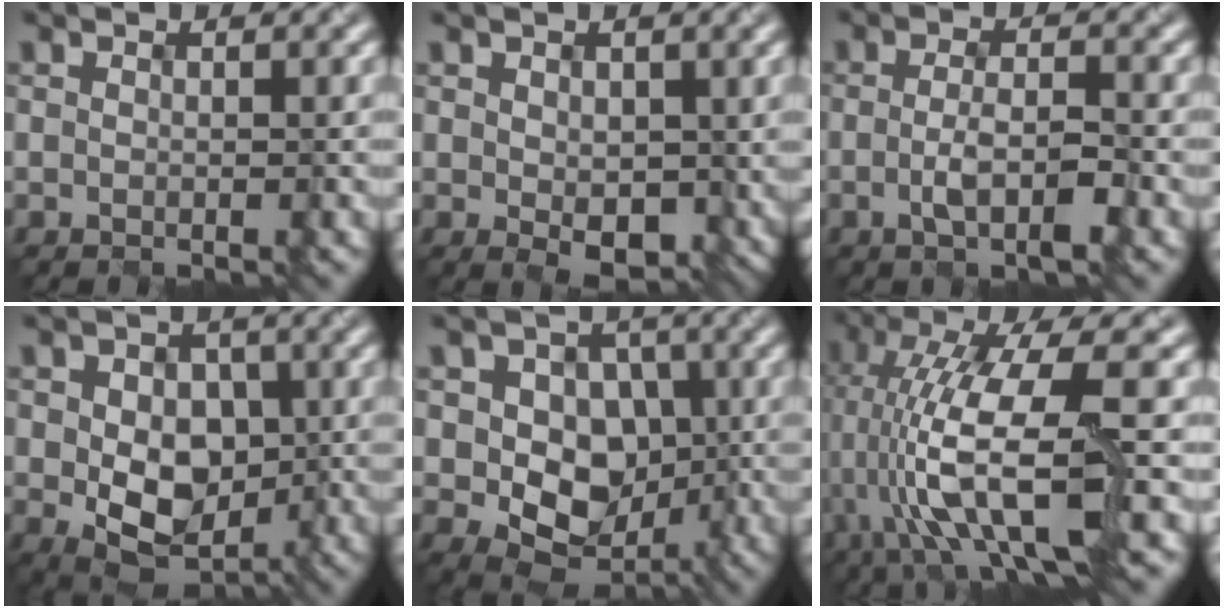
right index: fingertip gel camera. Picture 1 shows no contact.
{"total": 3.3, "force": [-0.1, 2.0, 2.6], "torque": [-0.048, -0.005, 0.010]}
{"total": 2.9, "force": [-1.3, 0.7, 2.5], "torque": [-0.054, -0.005, -0.020]}
{"total": 7.3, "force": [-0.8, 5.3, 4.9], "torque": [-0.082, -0.011, -0.003]}
{"total": 6.8, "force": [-0.8, 5.5, 3.9], "torque": [-0.057, -0.006, -0.016]}
{"total": 11.2, "force": [-2.7, 3.1, 10.4], "torque": [-0.208, -0.002, -0.045]}